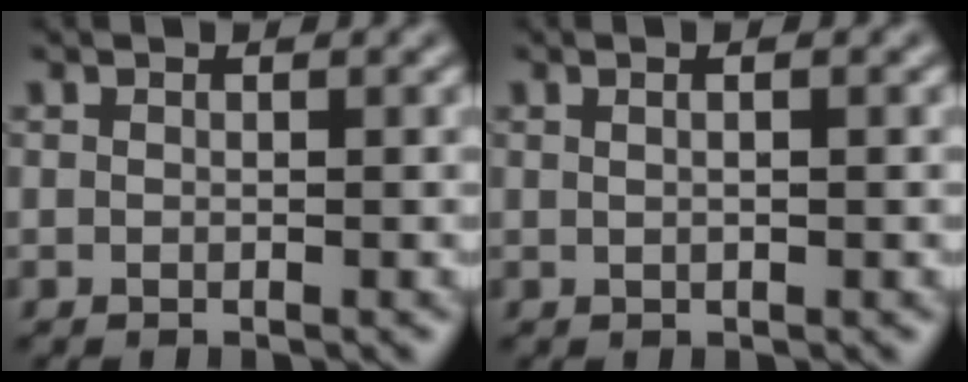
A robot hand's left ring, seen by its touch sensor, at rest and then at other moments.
{"total": 2.6, "force": [1.2, 1.2, 2.0], "torque": [-0.014, 0.018, -0.008]}